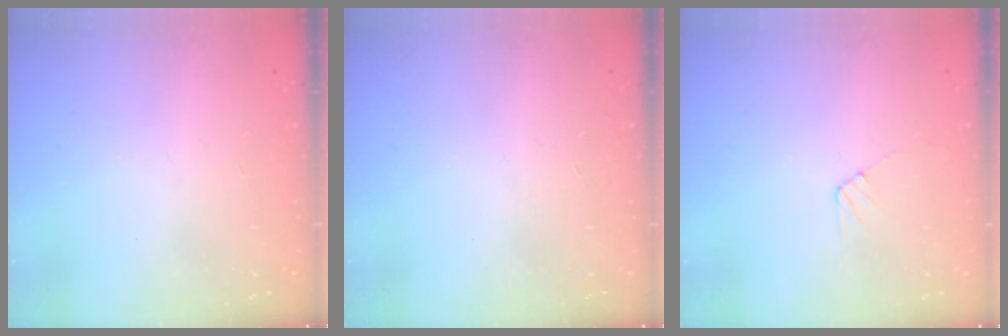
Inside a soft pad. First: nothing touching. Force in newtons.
{"total": 0.0}
{"total": 5.7, "press": 5.7, "slide": 0.6}